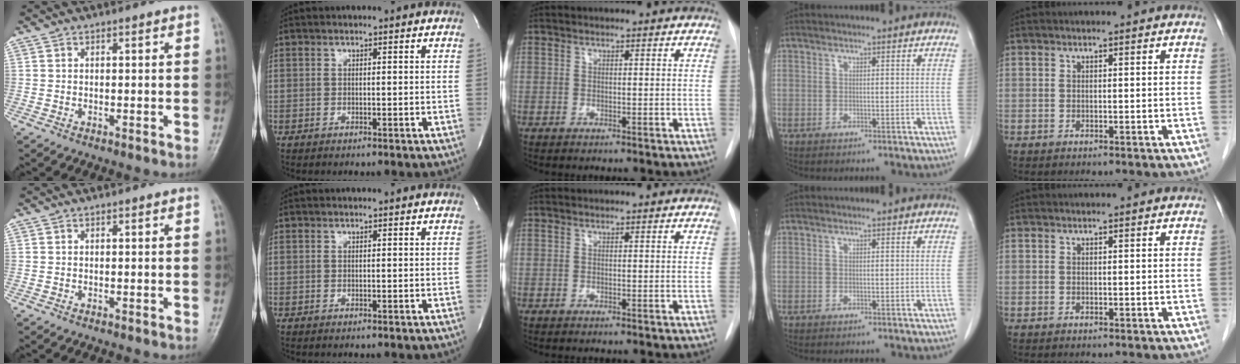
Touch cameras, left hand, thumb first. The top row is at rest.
{}